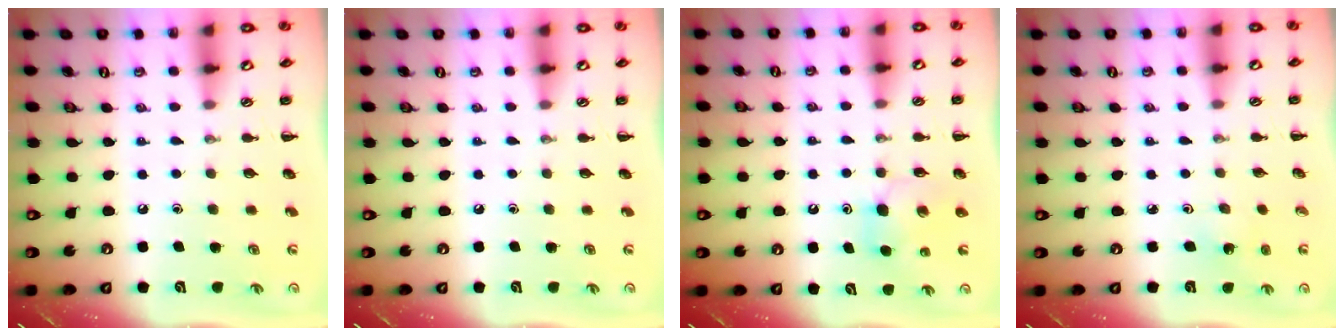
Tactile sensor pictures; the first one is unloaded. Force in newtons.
{"total": 0.0}
{"total": 5.8, "press": 5.7, "slide": 1.1}
{"total": 2.1, "press": 2.0, "slide": 0.7}